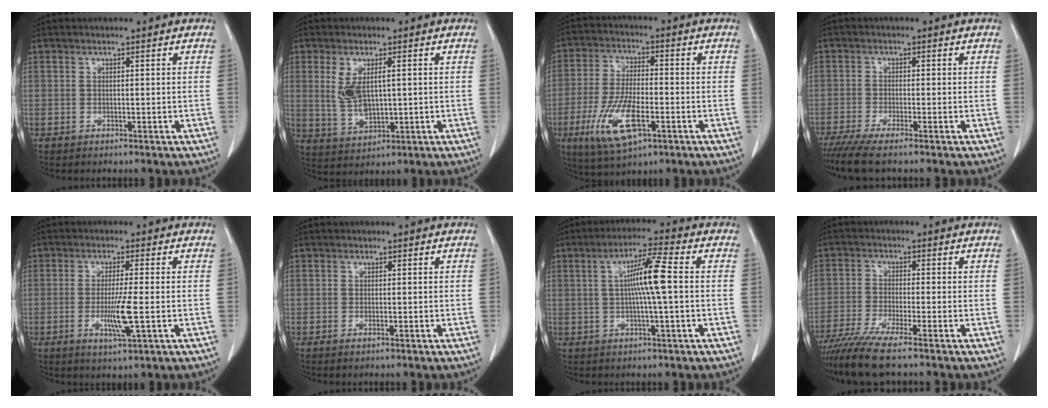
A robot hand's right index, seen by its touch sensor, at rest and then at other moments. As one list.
[{"total": 6.0, "force": [1.1, 2.4, 5.4], "torque": [-0.112, 0.003, 0.031]}, {"total": 11.1, "force": [-4.3, 3.8, 9.6], "torque": [-0.199, -0.012, -0.075]}, {"total": 4.4, "force": [-3.4, -0.2, 2.8], "torque": [-0.048, -0.010, -0.065]}, {"total": 5.9, "force": [-1.3, -0.3, 5.7], "torque": [-0.109, -0.014, -0.021]}, {"total": 0.7, "force": [-0.4, 0.1, 0.5], "torque": [-0.009, -0.001, -0.006]}, {"total": 7.6, "force": [0.5, -0.3, 7.5], "torque": [-0.137, 0.007, 0.004]}, {"total": 7.8, "force": [-6.2, -0.7, 4.6], "torque": [-0.080, -0.023, -0.114]}]